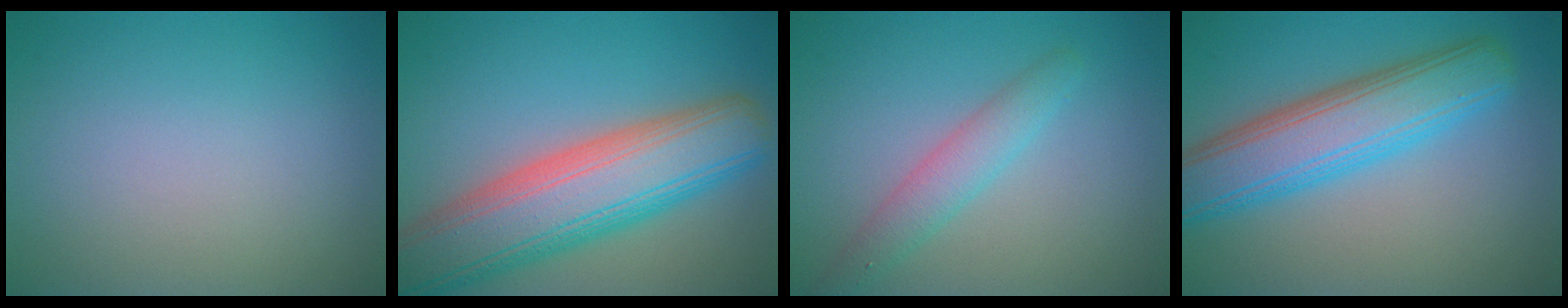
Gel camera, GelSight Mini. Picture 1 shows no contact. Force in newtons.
{"total": 11.0, "press": 10.9, "slide": 1.1}
{"total": 2.8, "press": 2.8, "slide": 0.0}
{"total": 7.7, "press": 7.7, "slide": 0.4}